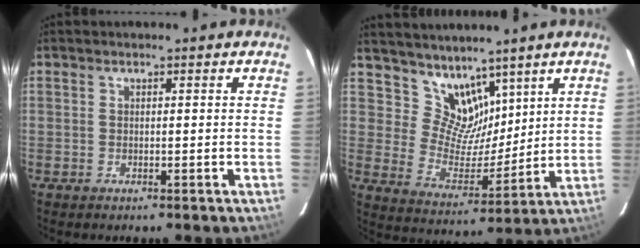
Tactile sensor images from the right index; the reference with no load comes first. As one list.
[{"total": 9.9, "force": [7.5, 5.9, 2.7], "torque": [-0.041, 0.000, 0.148]}]